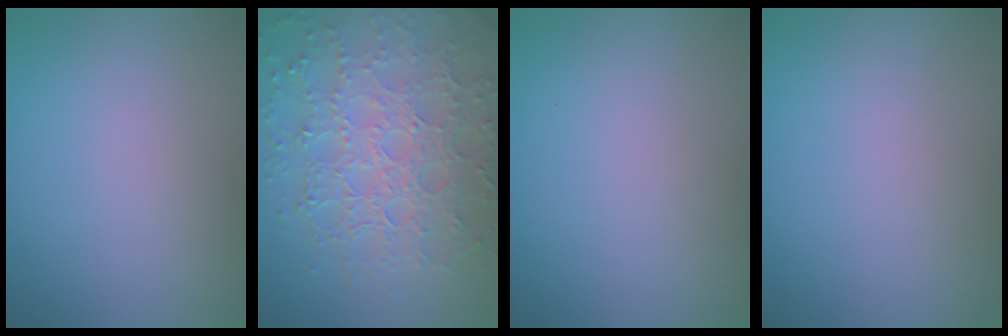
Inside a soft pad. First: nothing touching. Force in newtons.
{"total": 8.0, "press": 5.6, "slide": 5.6}
{"total": 0.0}
{"total": 0.0}